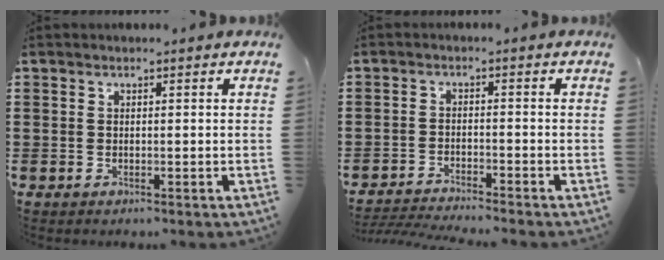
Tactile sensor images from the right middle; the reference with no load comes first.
{"total": 3.0, "force": [-2.9, -0.1, 0.5], "torque": [-0.017, -0.003, -0.064]}